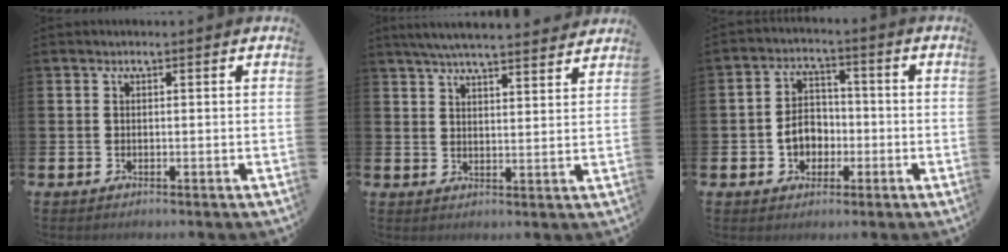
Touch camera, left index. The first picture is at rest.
{"total": 5.5, "force": [5.3, 0.1, 1.4], "torque": [-0.042, -0.023, 0.097]}
{"total": 4.9, "force": [-1.3, 4.0, 2.5], "torque": [-0.040, 0.005, -0.031]}